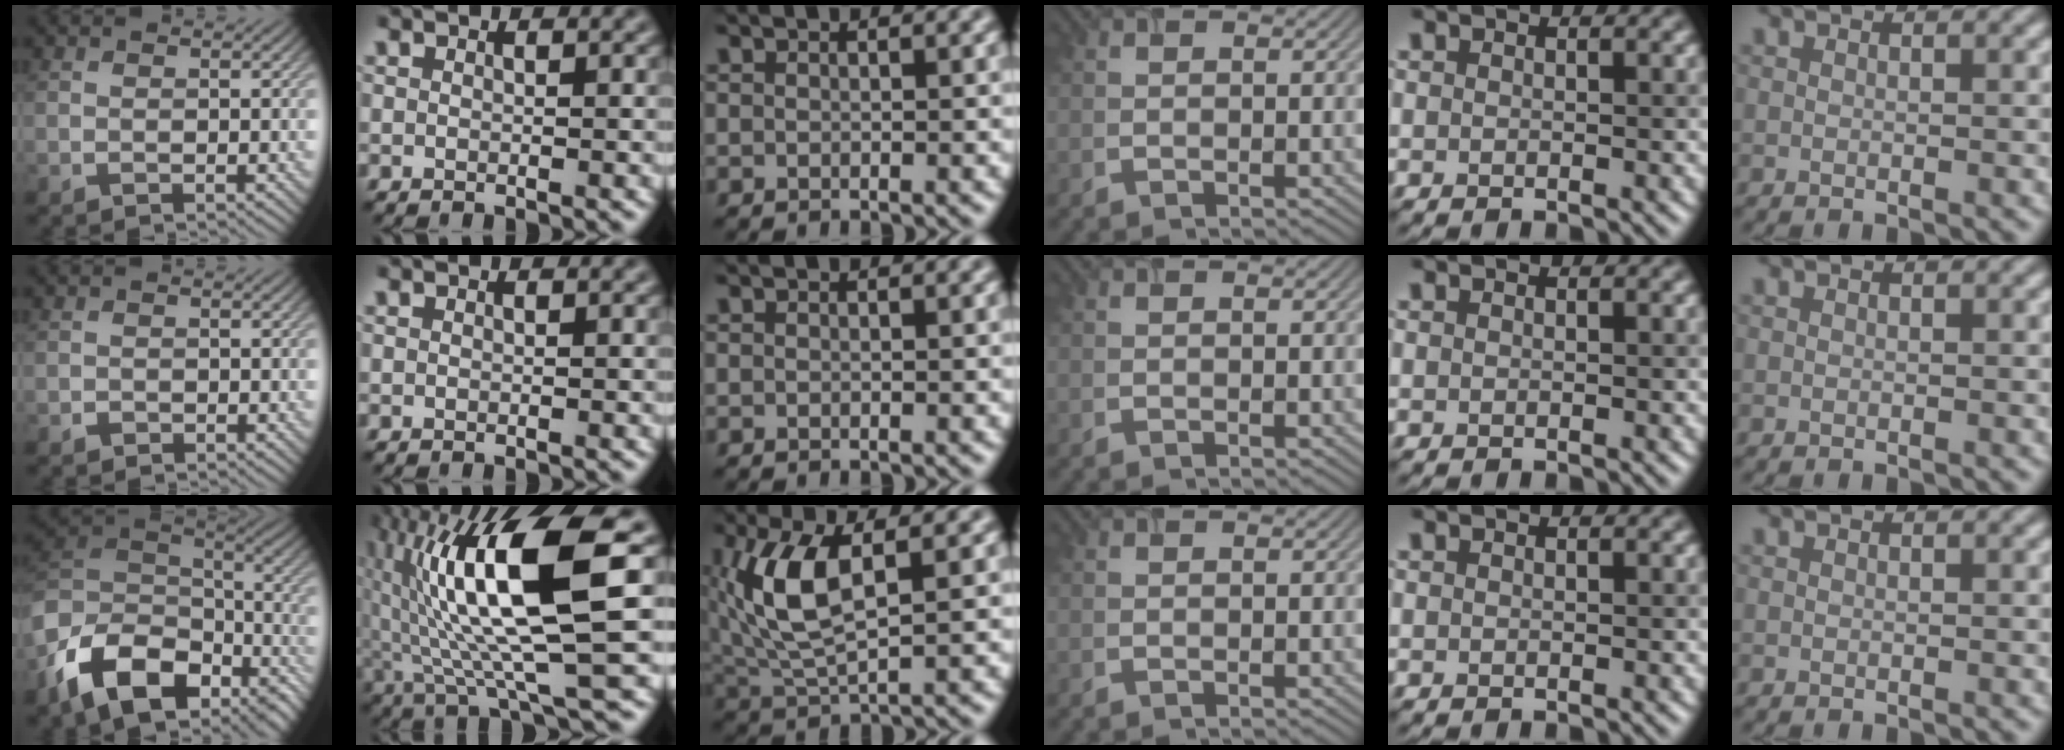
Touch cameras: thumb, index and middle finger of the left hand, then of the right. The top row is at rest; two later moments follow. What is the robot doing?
{"motion": "lift_and_place", "object": "timer"}